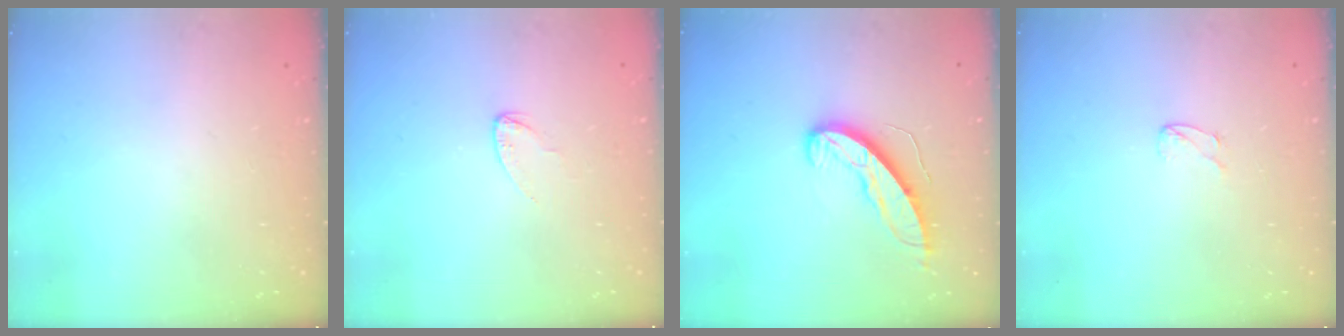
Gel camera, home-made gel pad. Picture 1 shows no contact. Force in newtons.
{"total": 2.6, "press": 2.6, "slide": 0.2}
{"total": 9.3, "press": 9.3, "slide": 0.3}
{"total": 3.0, "press": 3.0, "slide": 0.3}